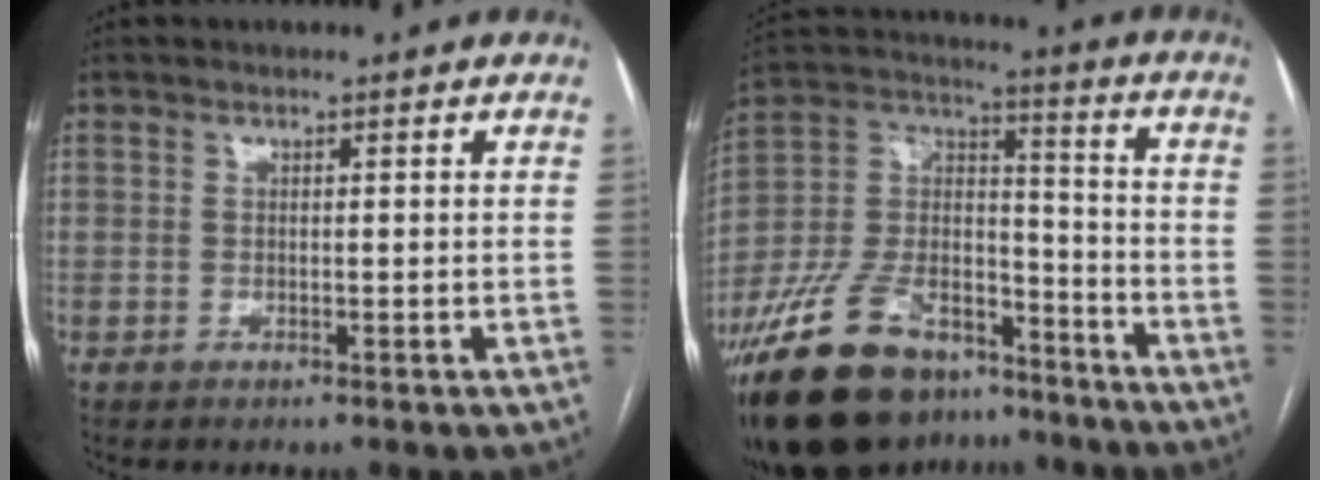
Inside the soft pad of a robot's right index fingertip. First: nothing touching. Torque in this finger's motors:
{"motor_torque": [0.38, -0.28, -0.28, -0.21]}